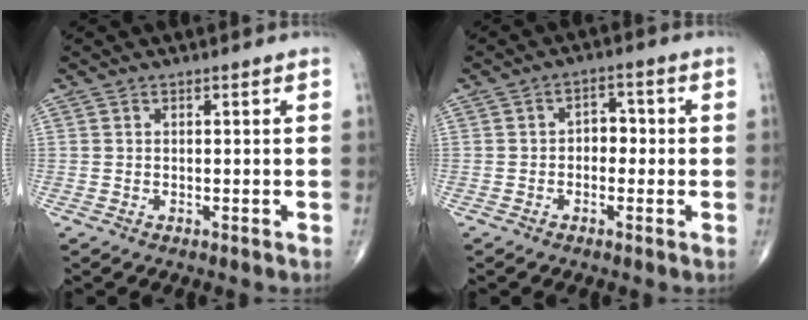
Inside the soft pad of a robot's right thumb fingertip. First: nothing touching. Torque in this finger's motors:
{"motor_torque": [0.00, 0.12, 0.03, -0.08, 0.04]}